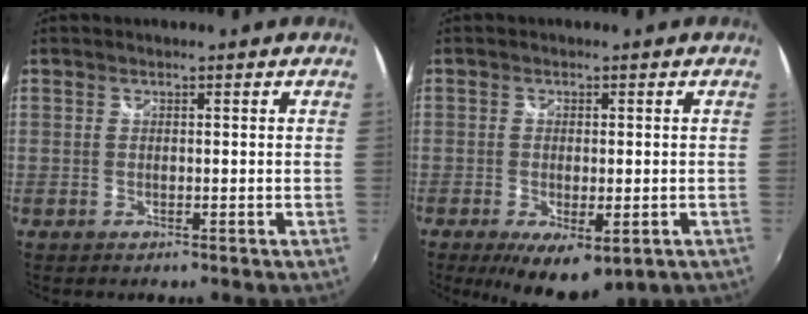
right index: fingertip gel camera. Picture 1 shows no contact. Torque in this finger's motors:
{"motor_torque": [1.18, -0.96, 0.25, 0.03]}